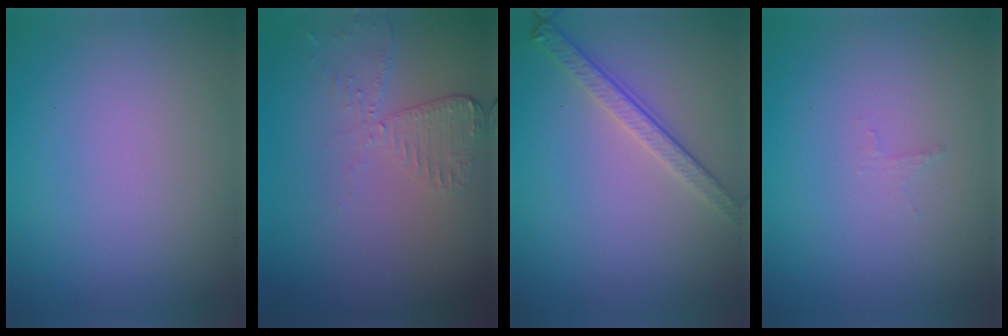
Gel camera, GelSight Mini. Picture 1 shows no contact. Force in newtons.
{"total": 2.6, "press": 2.3, "slide": 1.2}
{"total": 2.9, "press": 2.5, "slide": 1.5}
{"total": 0.7, "press": 0.6, "slide": 0.2}